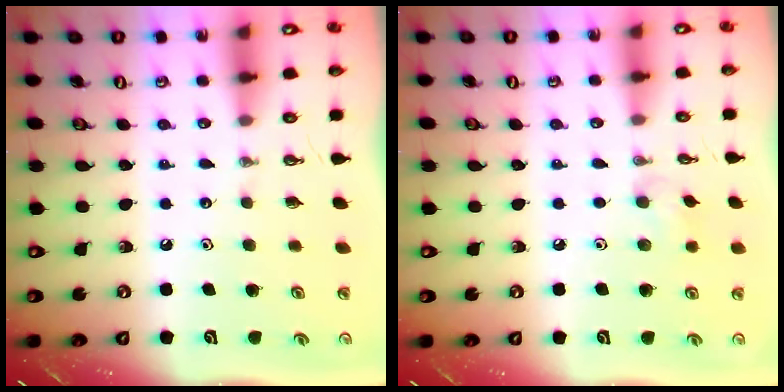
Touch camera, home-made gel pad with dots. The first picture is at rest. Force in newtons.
{"total": 6.1, "press": 6.1, "slide": 1.0}